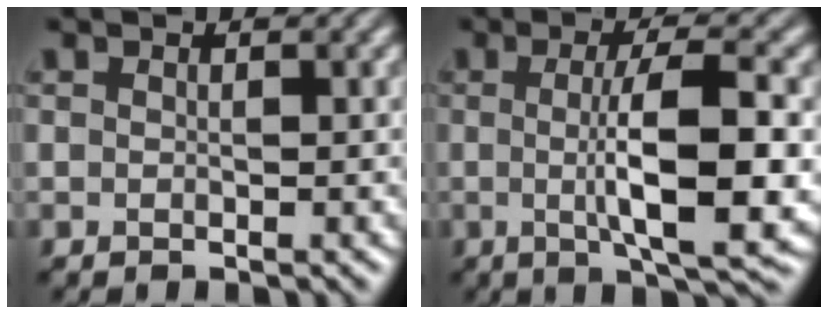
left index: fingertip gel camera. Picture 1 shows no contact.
{"total": 8.4, "force": [-0.4, 1.9, 8.2], "torque": [-0.123, -0.006, -0.003]}